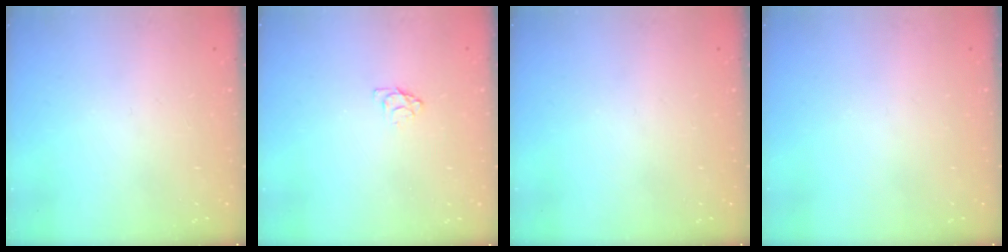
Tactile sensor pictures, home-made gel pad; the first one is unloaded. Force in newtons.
{"total": 3.7, "press": 3.7, "slide": 0.4}
{"total": 0.0}
{"total": 0.0}